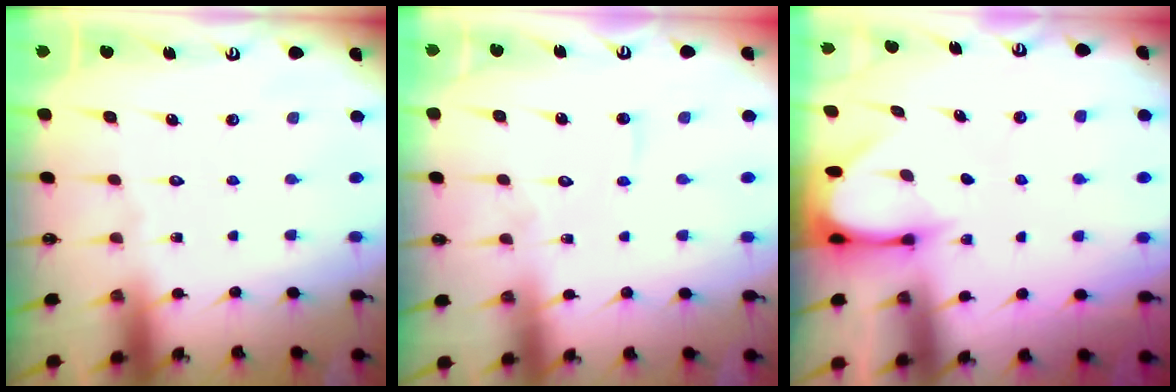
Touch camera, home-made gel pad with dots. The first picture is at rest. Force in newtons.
{"total": 5.6, "press": 5.6, "slide": 0.7}
{"total": 3.6, "press": 3.6, "slide": 0.3}